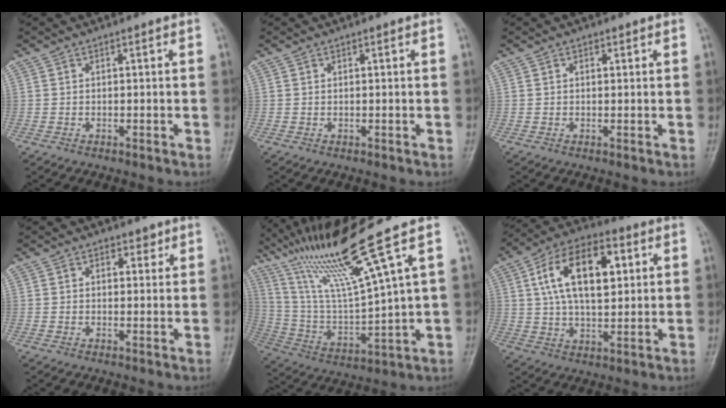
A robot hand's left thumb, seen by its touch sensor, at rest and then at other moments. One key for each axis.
{"total": 0.7, "fx": 0.2, "fy": 0.4, "fz": 0.5, "tx": -0.013, "ty": 0.004, "tz": 0.007}
{"total": 1.5, "fx": 0.6, "fy": 1.0, "fz": 0.9, "tx": -0.011, "ty": 0.000, "tz": 0.007}
{"total": 2.8, "fx": 1.4, "fy": 2.0, "fz": 1.4, "tx": 0.000, "ty": -0.005, "tz": 0.018}
{"total": 18.3, "fx": 11.9, "fy": -0.5, "fz": 13.9, "tx": -0.253, "ty": -0.047, "tz": 0.229}
{"total": 16.3, "fx": 4.3, "fy": 8.6, "fz": 13.2, "tx": -0.214, "ty": 0.007, "tz": 0.071}